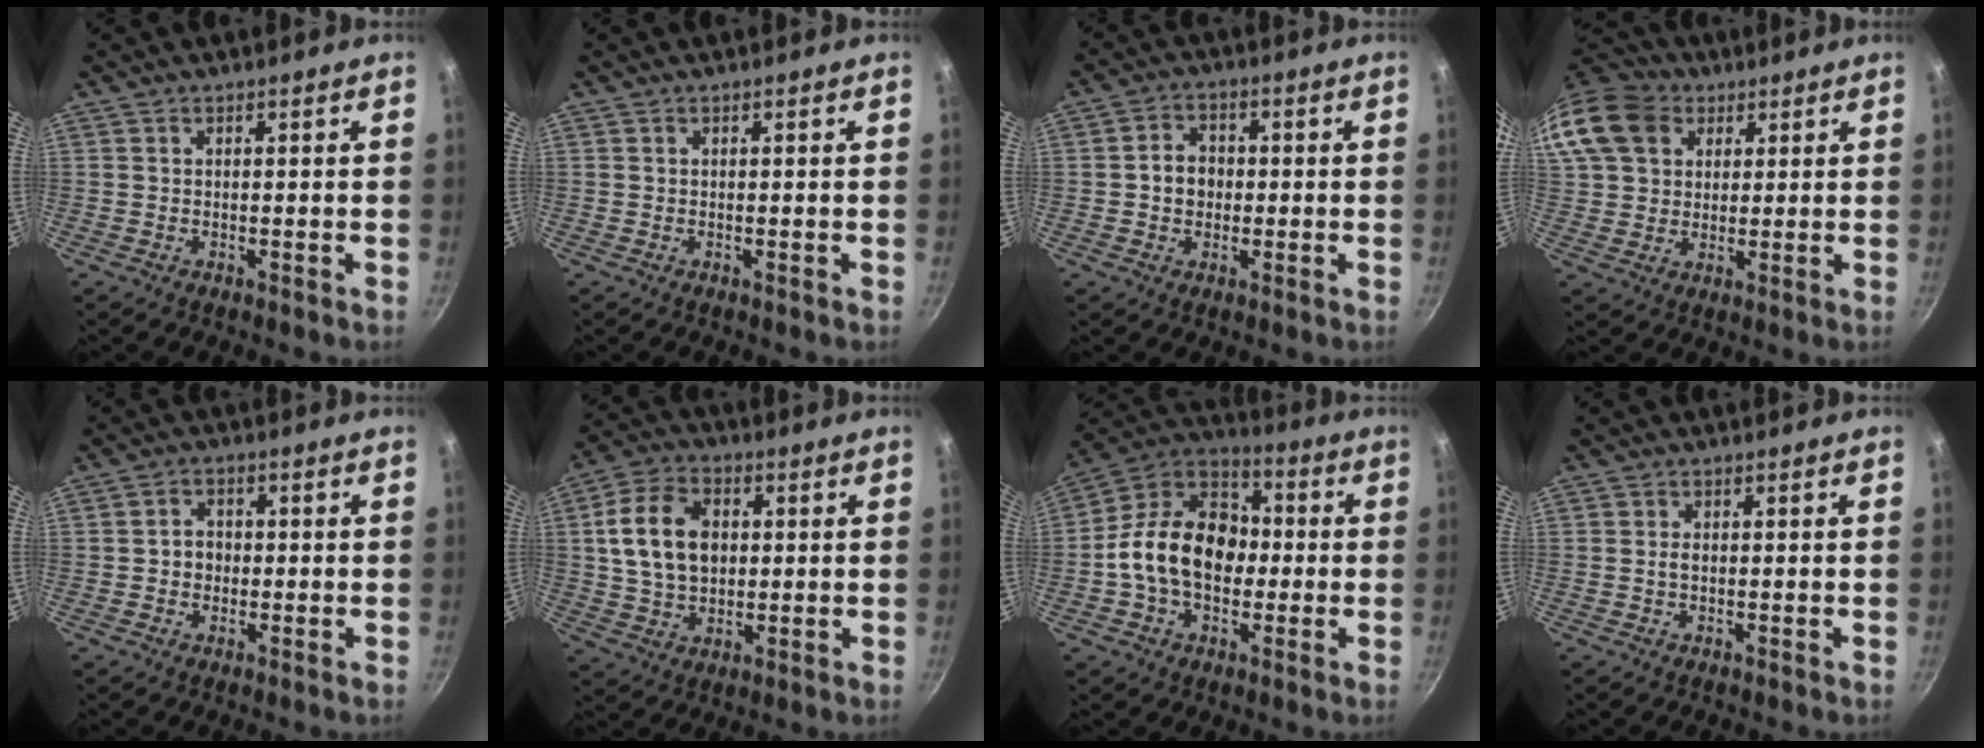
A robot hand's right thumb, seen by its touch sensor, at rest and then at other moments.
{"total": 0.0}
{"total": 5.1, "force": [-0.3, 4.3, 2.7], "torque": [-0.019, 0.011, -0.010]}
{"total": 17.9, "force": [6.9, 13.8, 9.1], "torque": [-0.197, 0.025, 0.121]}
{"total": 3.2, "force": [-0.4, 2.9, 1.5], "torque": [-0.004, 0.010, -0.007]}
{"total": 13.1, "force": [1.9, 9.4, 9.0], "torque": [-0.146, 0.008, 0.030]}
{"total": 17.9, "force": [-1.3, 12.9, 12.3], "torque": [-0.170, 0.042, -0.042]}
{"total": 1.2, "force": [-0.1, 0.7, 0.9], "torque": [-0.017, 0.003, -0.002]}